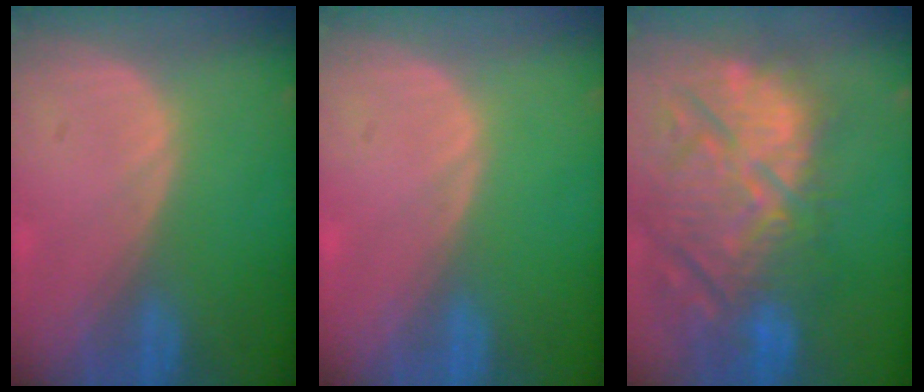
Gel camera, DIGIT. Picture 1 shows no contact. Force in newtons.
{"total": 0.0}
{"total": 15.0, "press": 12.9, "slide": 7.5}